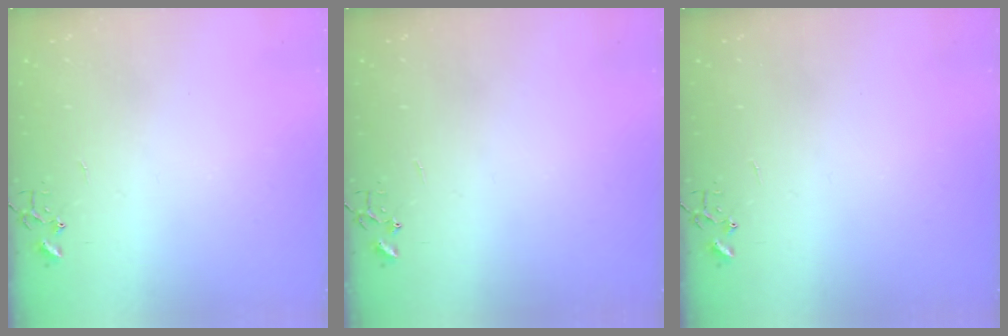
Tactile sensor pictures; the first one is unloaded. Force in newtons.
{"total": 0.0}
{"total": 0.0}